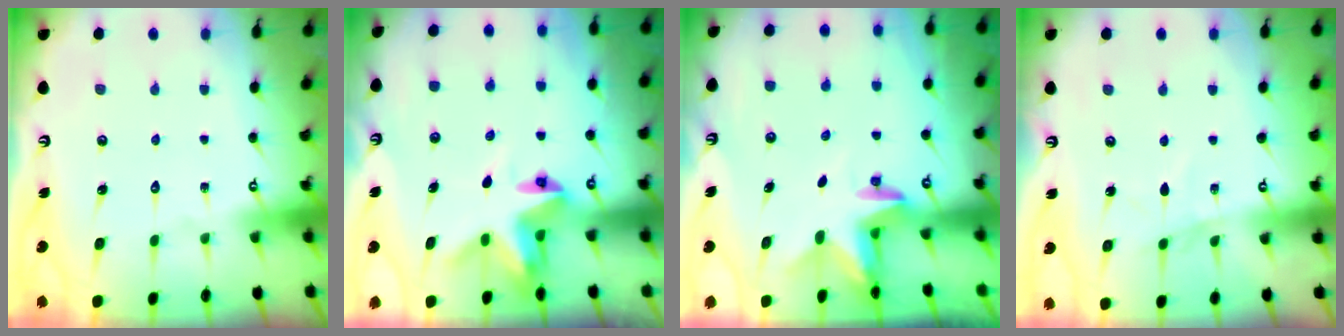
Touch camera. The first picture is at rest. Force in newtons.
{"total": 4.8, "press": 4.8, "slide": 0.5}
{"total": 2.3, "press": 2.3, "slide": 0.4}
{"total": 3.7, "press": 3.7, "slide": 0.4}